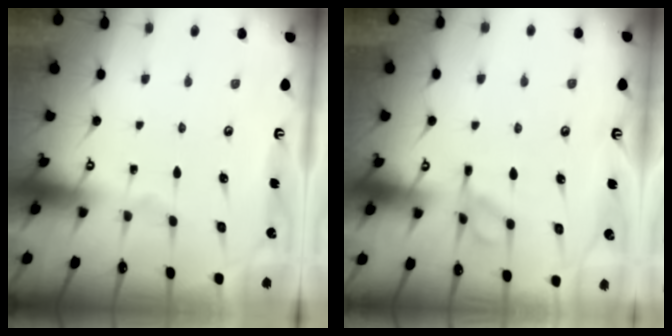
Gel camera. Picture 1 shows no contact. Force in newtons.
{"total": 8.1, "press": 8.0, "slide": 0.9}